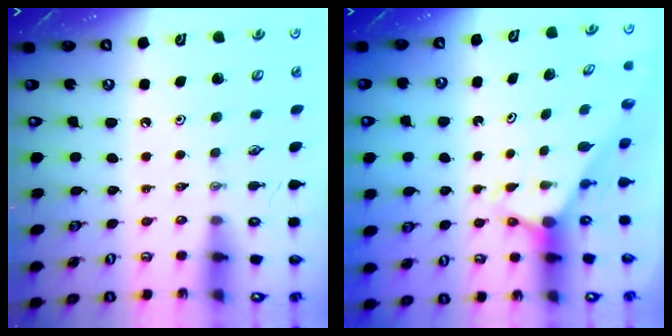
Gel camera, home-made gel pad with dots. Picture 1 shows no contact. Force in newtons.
{"total": 2.6, "press": 2.6, "slide": 0.0}